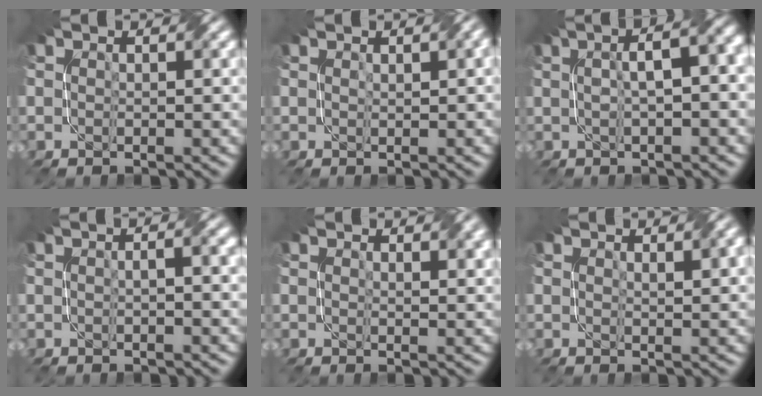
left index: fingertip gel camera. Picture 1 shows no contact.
{"total": 1.1, "force": [0.5, 0.2, 1.0], "torque": [-0.013, 0.000, 0.011]}
{"total": 6.5, "force": [1.1, 2.0, 6.1], "torque": [-0.065, 0.026, 0.010]}
{"total": 2.9, "force": [0.5, 0.9, 2.7], "torque": [-0.029, 0.001, -0.006]}
{"total": 2.1, "force": [1.6, 0.6, 1.1], "torque": [-0.015, -0.003, 0.030]}
{"total": 2.4, "force": [1.4, 0.6, 1.9], "torque": [-0.020, 0.000, 0.024]}